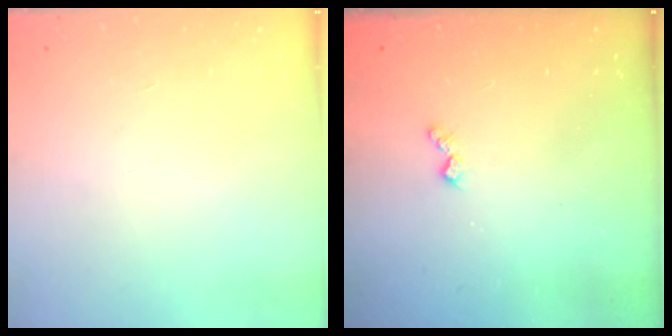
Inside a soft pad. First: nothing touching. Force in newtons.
{"total": 3.9, "press": 3.9, "slide": 0.6}